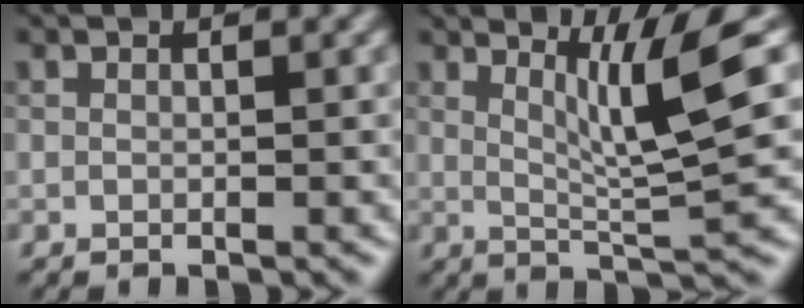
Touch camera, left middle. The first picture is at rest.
{"total": 5.8, "force": [2.2, 0.5, 5.3], "torque": [-0.093, 0.000, 0.040]}